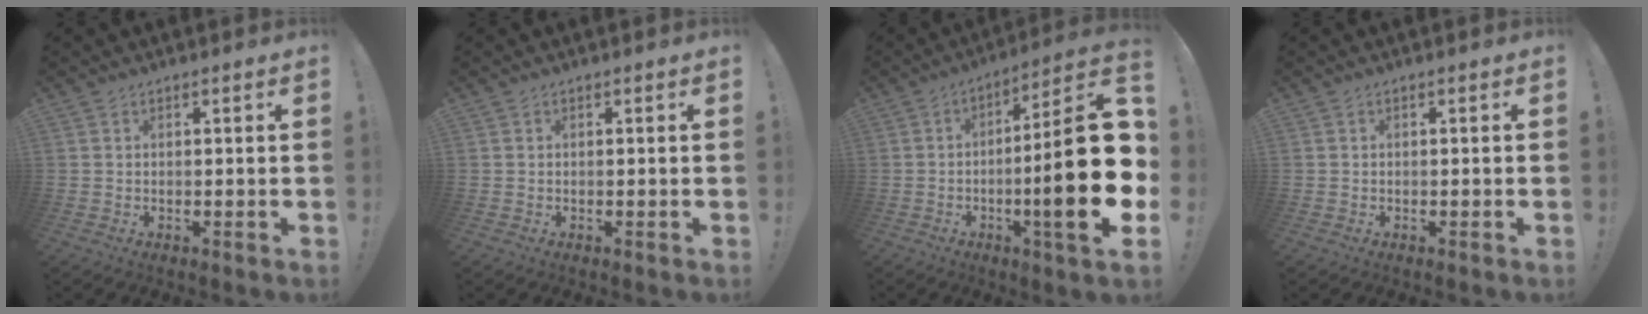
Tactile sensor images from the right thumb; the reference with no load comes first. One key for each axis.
{"total": 0.0}
{"total": 25.0, "fx": -3.3, "fy": 4.6, "fz": 24.4, "tx": -0.365, "ty": 0.007, "tz": -0.052}
{"total": 0.0}